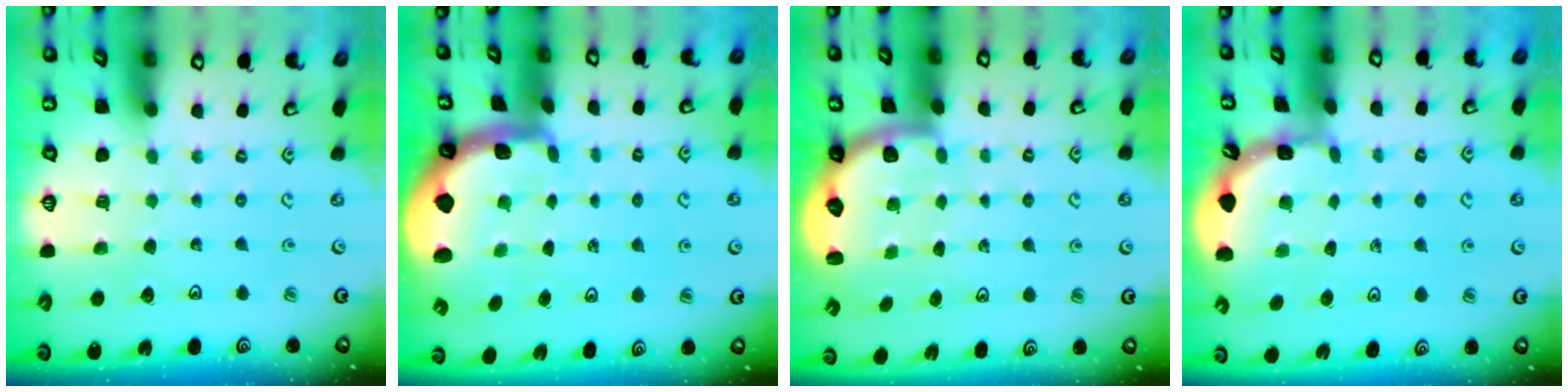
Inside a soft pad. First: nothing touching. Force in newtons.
{"total": 1.7, "press": 1.7, "slide": 0.4}
{"total": 2.6, "press": 1.9, "slide": 1.7}
{"total": 1.7, "press": 1.7, "slide": 0.1}